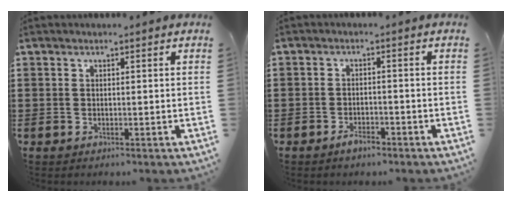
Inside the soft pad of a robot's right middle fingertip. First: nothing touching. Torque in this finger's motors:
{"motor_torque": [0.50, -0.31, 0.21, 0.02]}